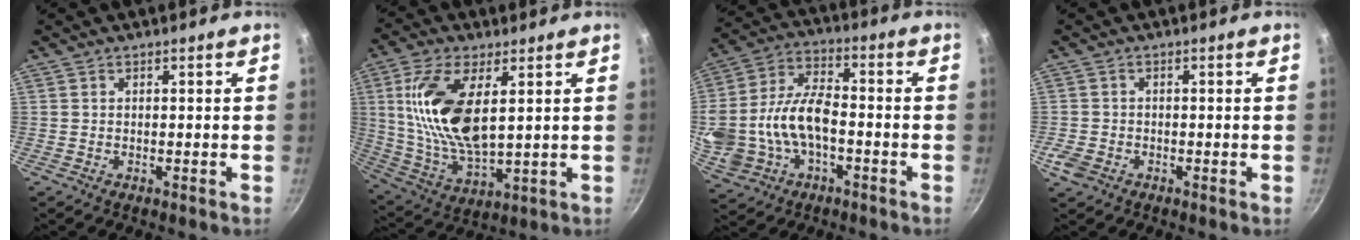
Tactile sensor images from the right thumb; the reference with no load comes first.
{"total": 17.6, "force": [4.0, 8.1, 15.1], "torque": [-0.304, -0.018, 0.086]}
{"total": 17.5, "force": [-2.5, 10.9, 13.5], "torque": [-0.282, 0.034, -0.037]}
{"total": 3.1, "force": [-1.5, 2.2, 1.5], "torque": [-0.032, 0.000, -0.028]}